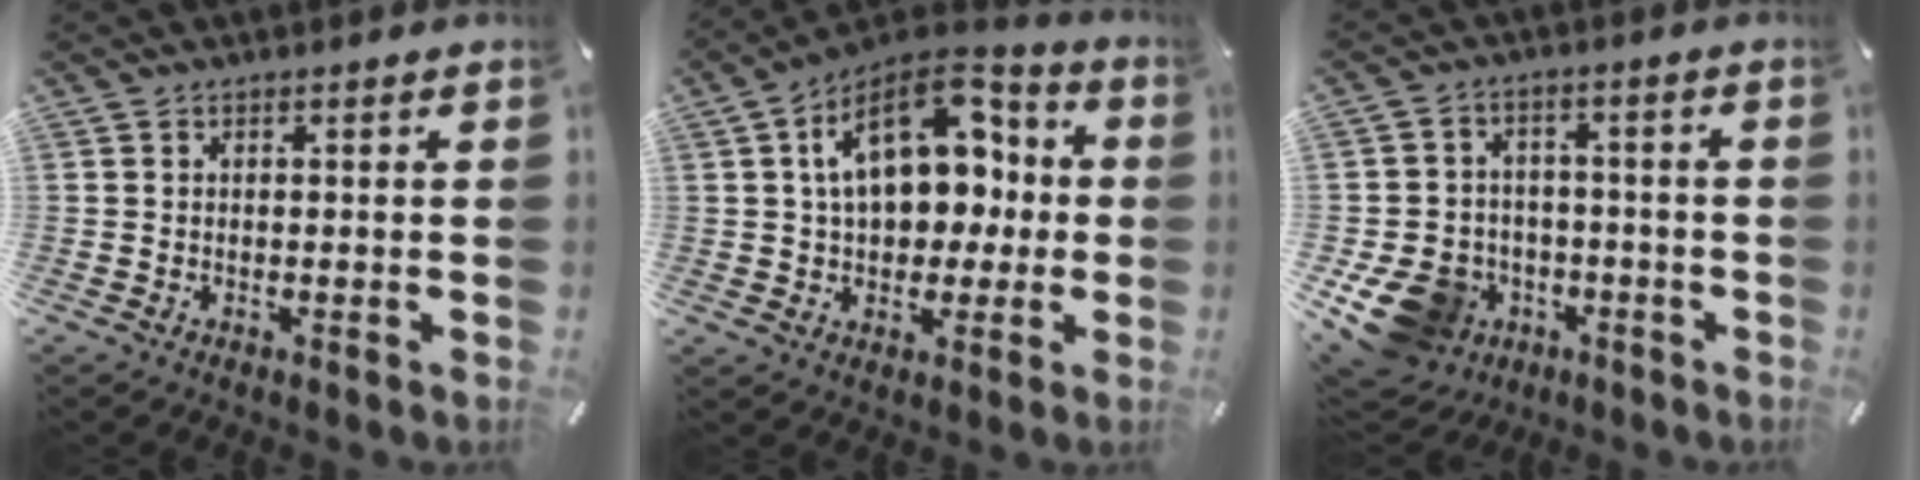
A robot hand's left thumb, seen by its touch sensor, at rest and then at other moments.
{"total": 17.7, "force": [4.6, 12.2, 11.9], "torque": [-0.199, -0.020, 0.084]}
{"total": 11.8, "force": [-4.9, 9.7, 4.6], "torque": [-0.113, 0.021, -0.081]}